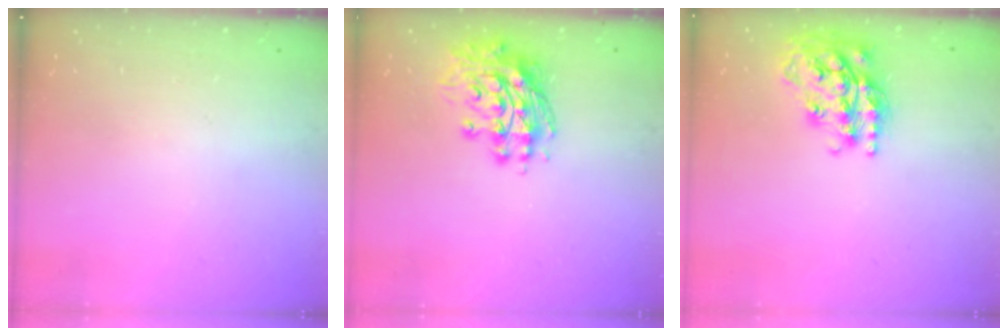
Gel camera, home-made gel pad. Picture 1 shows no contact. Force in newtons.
{"total": 11.8, "press": 11.7, "slide": 1.3}
{"total": 19.6, "press": 19.6, "slide": 1.4}